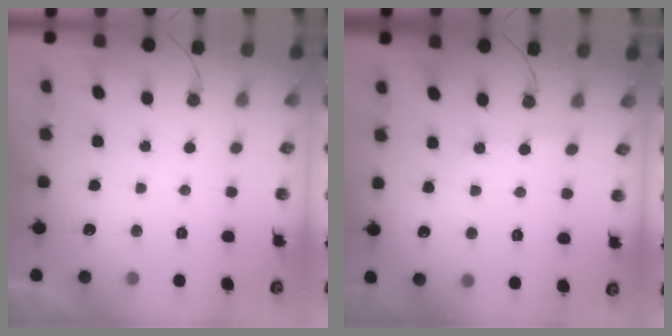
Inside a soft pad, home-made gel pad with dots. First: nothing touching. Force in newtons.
{"total": 2.7, "press": 2.7, "slide": 0.3}